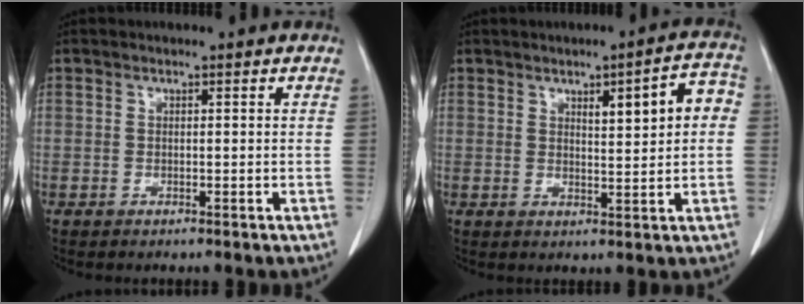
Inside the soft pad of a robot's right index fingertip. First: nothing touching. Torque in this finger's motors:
{"motor_torque": [0.23, 0.16, 0.14, 0.05]}